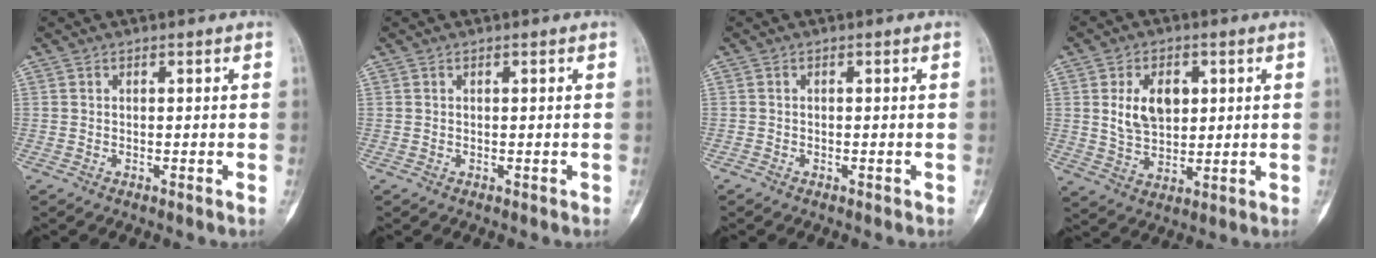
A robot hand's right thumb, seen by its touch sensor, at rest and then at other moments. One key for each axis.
{"total": 0.0}
{"total": 0.7, "fx": -0.5, "fy": 0.4, "fz": 0.0, "tx": 0.003, "ty": 0.003, "tz": -0.014}
{"total": 9.4, "fx": 2.1, "fy": 6.4, "fz": 6.6, "tx": -0.085, "ty": -0.009, "tz": 0.044}